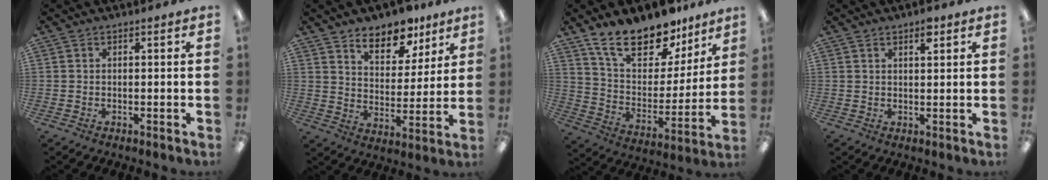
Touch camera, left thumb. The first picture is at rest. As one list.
[{"total": 10.9, "force": [8.8, 5.0, 4.0], "torque": [-0.057, -0.059, 0.157]}, {"total": 19.3, "force": [15.0, 8.6, 8.6], "torque": [-0.155, -0.096, 0.267]}, {"total": 3.2, "force": [2.3, 1.1, 2.0], "torque": [-0.019, -0.007, 0.035]}]